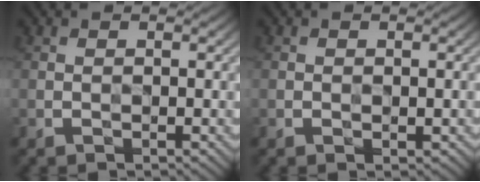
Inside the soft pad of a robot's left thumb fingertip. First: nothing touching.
{"total": 0.8, "force": [-0.1, 0.6, 0.5], "torque": [-0.004, -0.005, -0.002]}